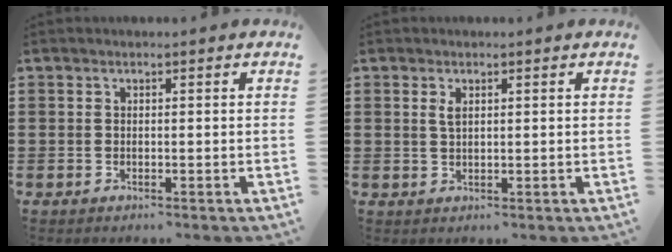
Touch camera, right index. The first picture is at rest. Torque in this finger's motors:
{"motor_torque": [0.00, 0.00, 0.00, 0.04]}